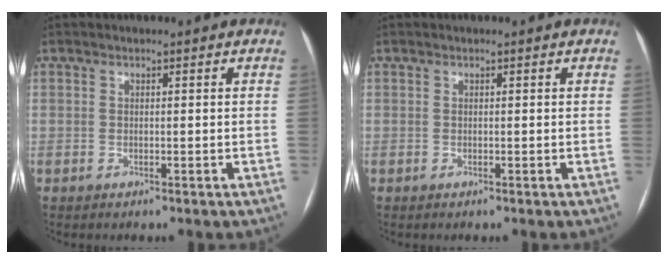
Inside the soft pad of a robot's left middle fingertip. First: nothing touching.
{"total": 0.0}